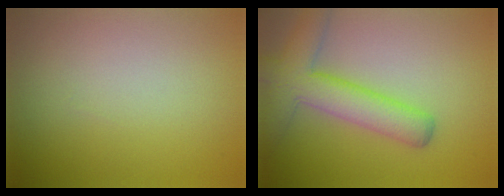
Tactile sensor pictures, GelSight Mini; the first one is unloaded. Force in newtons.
{"total": 6.0, "press": 5.9, "slide": 0.3}